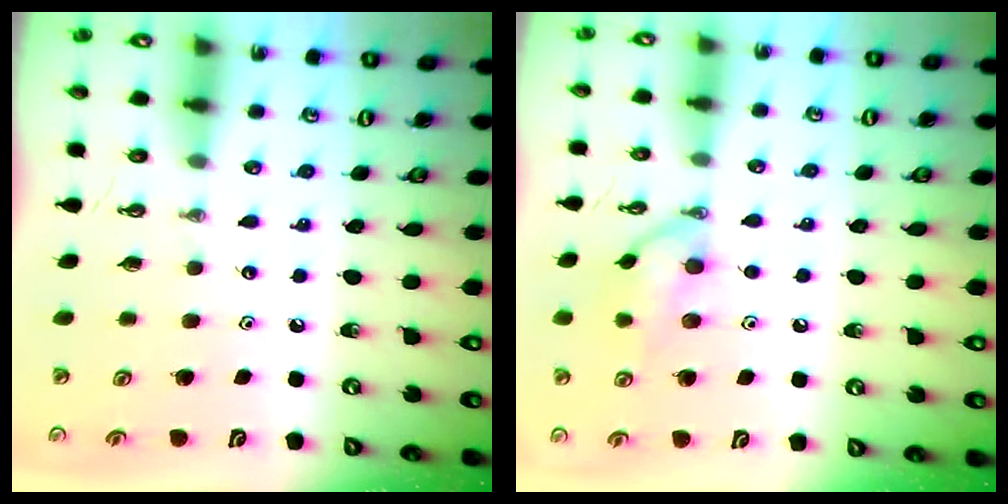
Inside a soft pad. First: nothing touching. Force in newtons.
{"total": 10.9, "press": 10.8, "slide": 1.6}